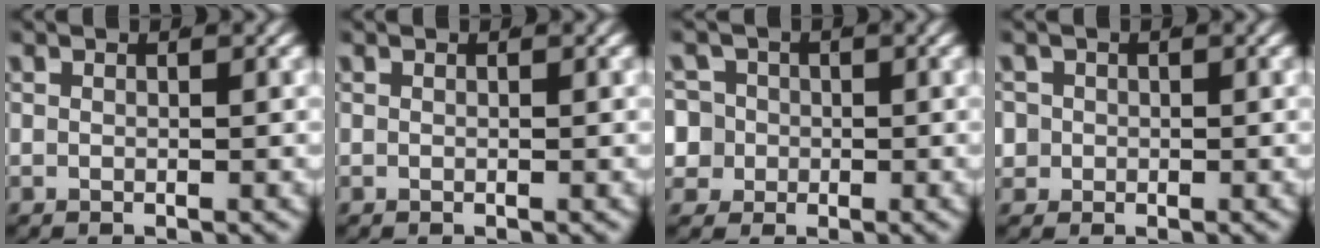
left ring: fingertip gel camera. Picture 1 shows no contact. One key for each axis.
{"total": 0.0}
{"total": 6.8, "fx": -1.0, "fy": 6.4, "fz": 2.2, "tx": -0.061, "ty": -0.032, "tz": -0.013}
{"total": 3.2, "fx": -0.3, "fy": 3.1, "fz": 0.8, "tx": -0.030, "ty": -0.017, "tz": 0.000}